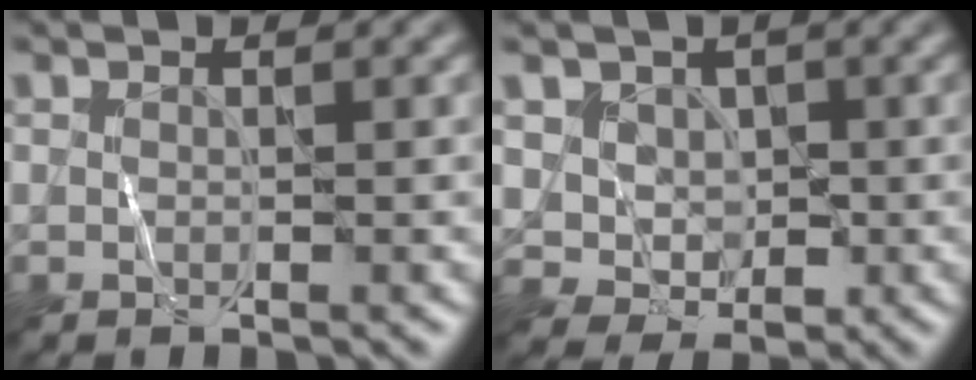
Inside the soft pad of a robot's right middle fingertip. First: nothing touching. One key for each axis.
{"total": 2.8, "fx": 0.8, "fy": 2.6, "fz": 0.8, "tx": -0.020, "ty": -0.009, "tz": 0.015}